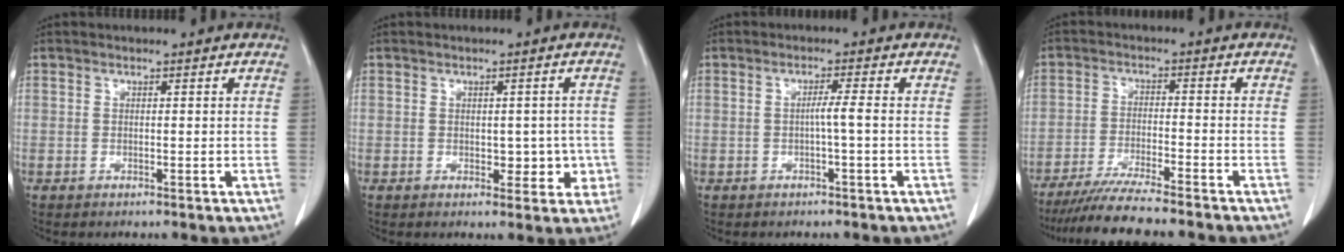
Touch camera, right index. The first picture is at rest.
{"total": 4.7, "force": [-0.6, 3.2, 3.4], "torque": [-0.024, 0.012, 0.001]}
{"total": 2.0, "force": [-0.5, -0.4, 1.9], "torque": [-0.031, 0.002, -0.009]}
{"total": 10.8, "force": [-9.4, 0.0, 5.2], "torque": [-0.076, -0.026, -0.150]}